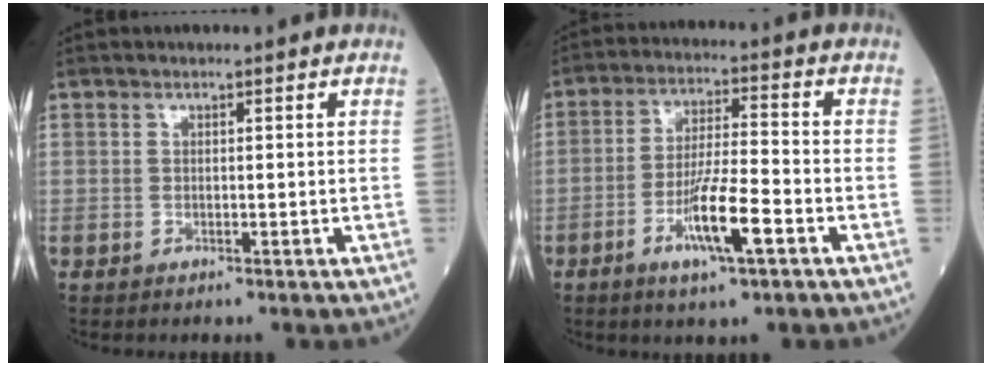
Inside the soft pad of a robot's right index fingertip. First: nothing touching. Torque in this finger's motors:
{"motor_torque": [1.02, -0.57, 0.58, 0.18]}